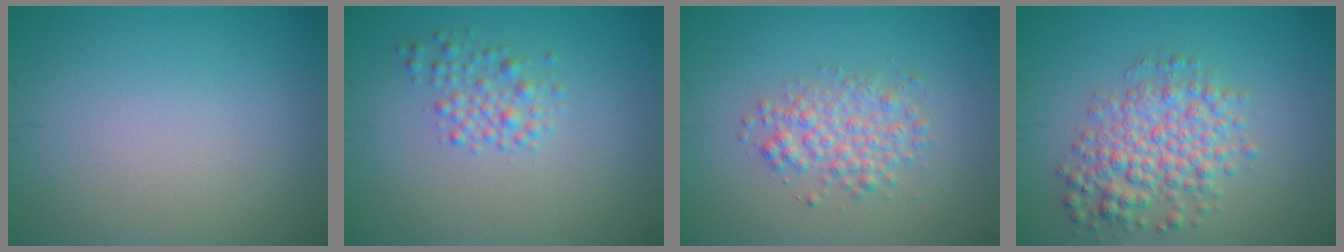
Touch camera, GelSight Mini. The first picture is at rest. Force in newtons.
{"total": 2.0, "press": 2.0, "slide": 0.0}
{"total": 3.0, "press": 3.0, "slide": 0.1}
{"total": 5.0, "press": 5.0, "slide": 0.1}